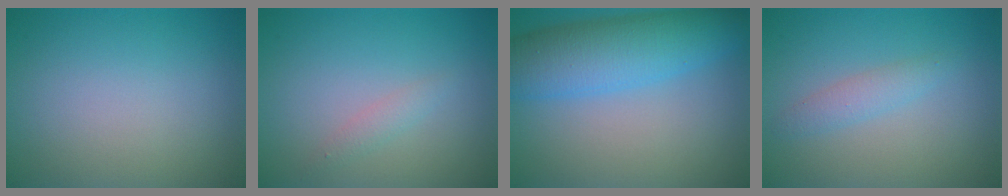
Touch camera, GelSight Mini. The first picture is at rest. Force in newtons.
{"total": 1.1, "press": 1.1, "slide": 0.1}
{"total": 7.5, "press": 7.5, "slide": 0.2}
{"total": 1.6, "press": 1.6, "slide": 0.1}